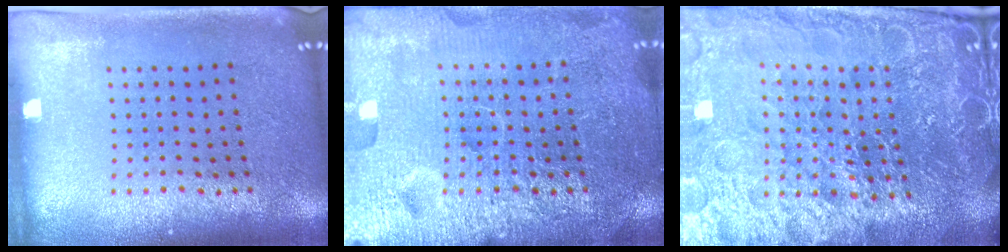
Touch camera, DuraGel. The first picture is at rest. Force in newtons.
{"total": 7.0, "press": 7.0, "slide": 0.8}
{"total": 6.7, "press": 6.0, "slide": 3.1}